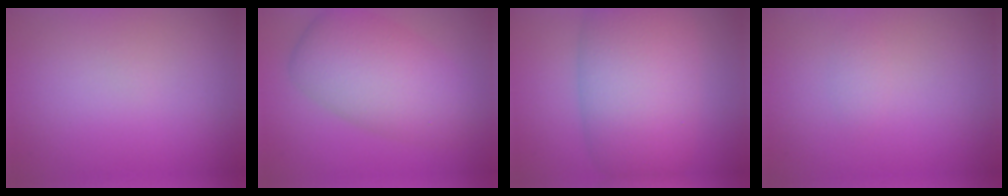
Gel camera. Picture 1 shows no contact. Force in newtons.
{"total": 7.5, "press": 7.5, "slide": 0.2}
{"total": 10.7, "press": 10.7, "slide": 0.1}
{"total": 0.8, "press": 0.8, "slide": 0.0}